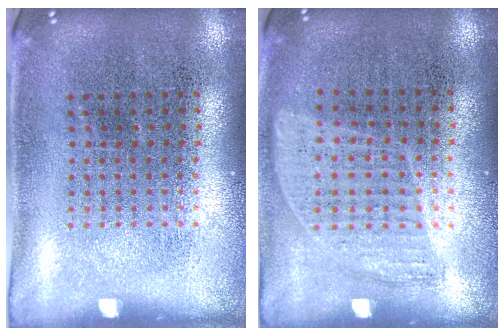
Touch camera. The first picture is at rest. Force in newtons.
{"total": 0.9, "press": 0.8, "slide": 0.4}